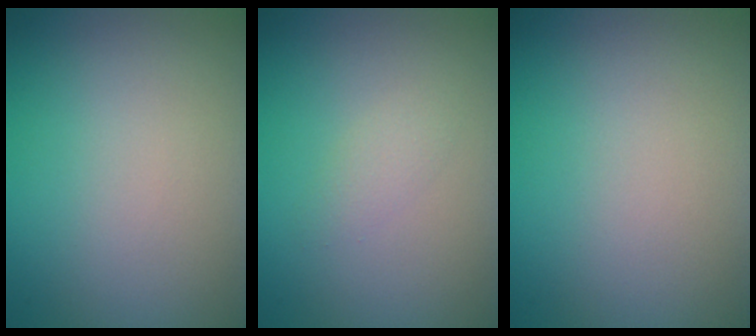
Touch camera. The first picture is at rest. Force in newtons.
{"total": 1.3, "press": 1.3, "slide": 0.0}
{"total": 0.0}